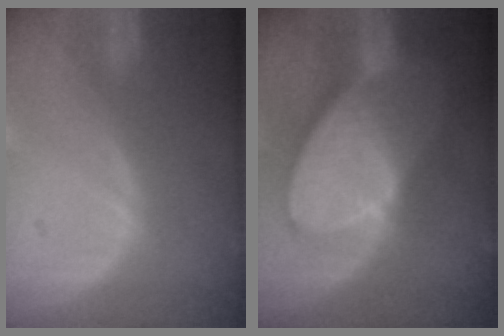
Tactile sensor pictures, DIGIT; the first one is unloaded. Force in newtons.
{"total": 9.6, "press": 8.4, "slide": 4.6}